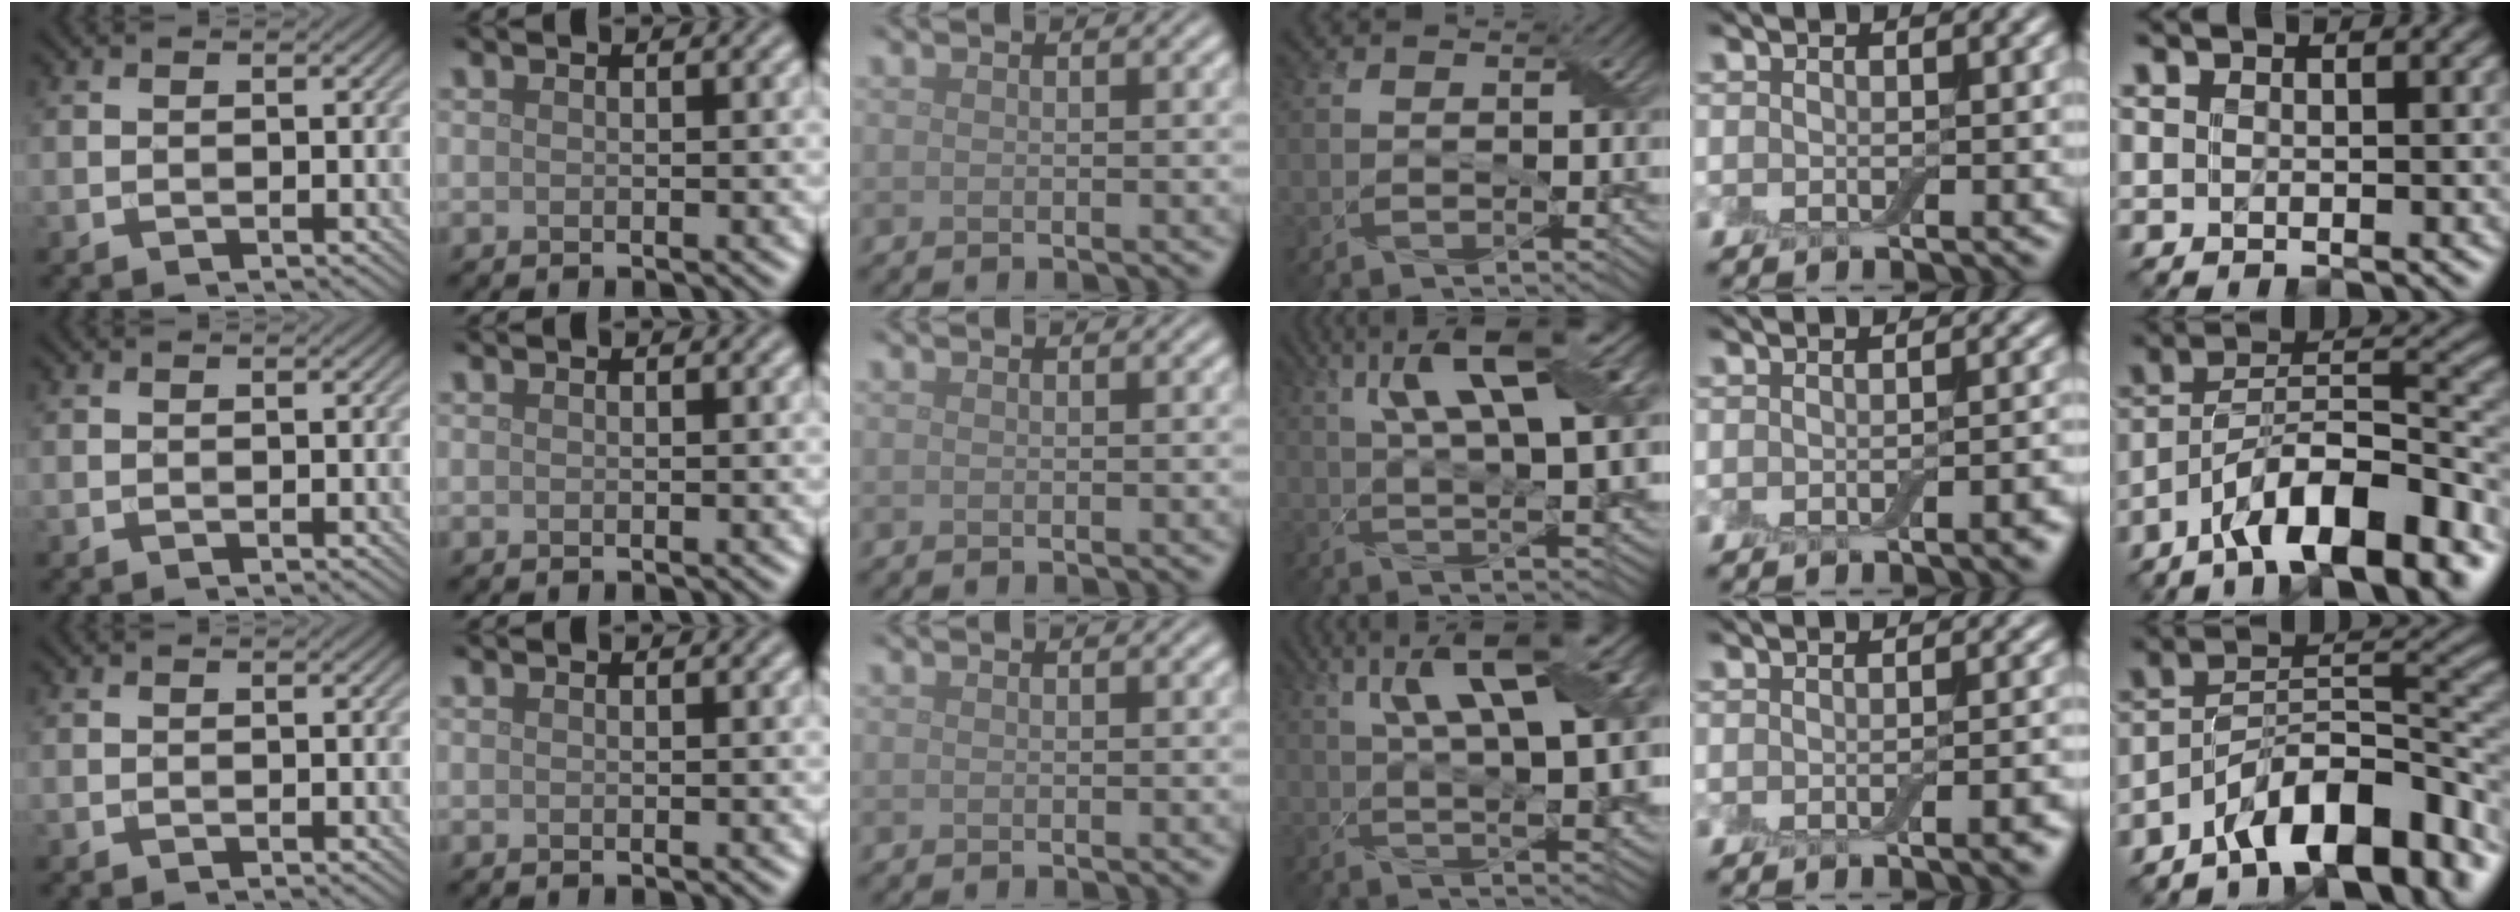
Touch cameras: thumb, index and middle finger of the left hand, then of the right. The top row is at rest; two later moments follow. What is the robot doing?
{"motion": "wrap", "object": "adhesive wrap"}